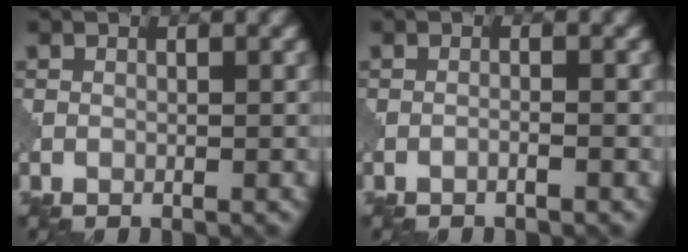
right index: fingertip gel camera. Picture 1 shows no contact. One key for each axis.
{"total": 0.9, "fx": -0.5, "fy": 0.1, "fz": 0.7, "tx": -0.014, "ty": 0.004, "tz": -0.018}